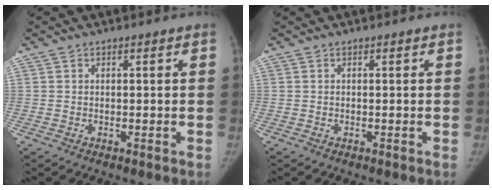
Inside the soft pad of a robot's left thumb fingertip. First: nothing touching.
{"total": 0.0}